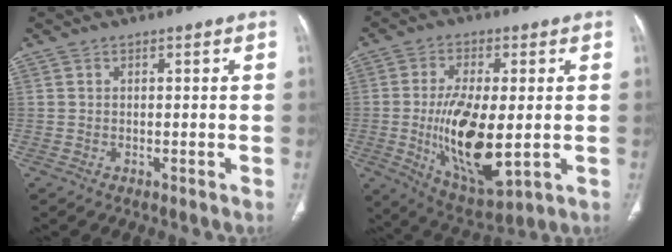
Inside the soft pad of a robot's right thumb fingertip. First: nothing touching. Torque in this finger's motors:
{"motor_torque": [2.84, 2.17, 1.55, -0.76, 0.20]}